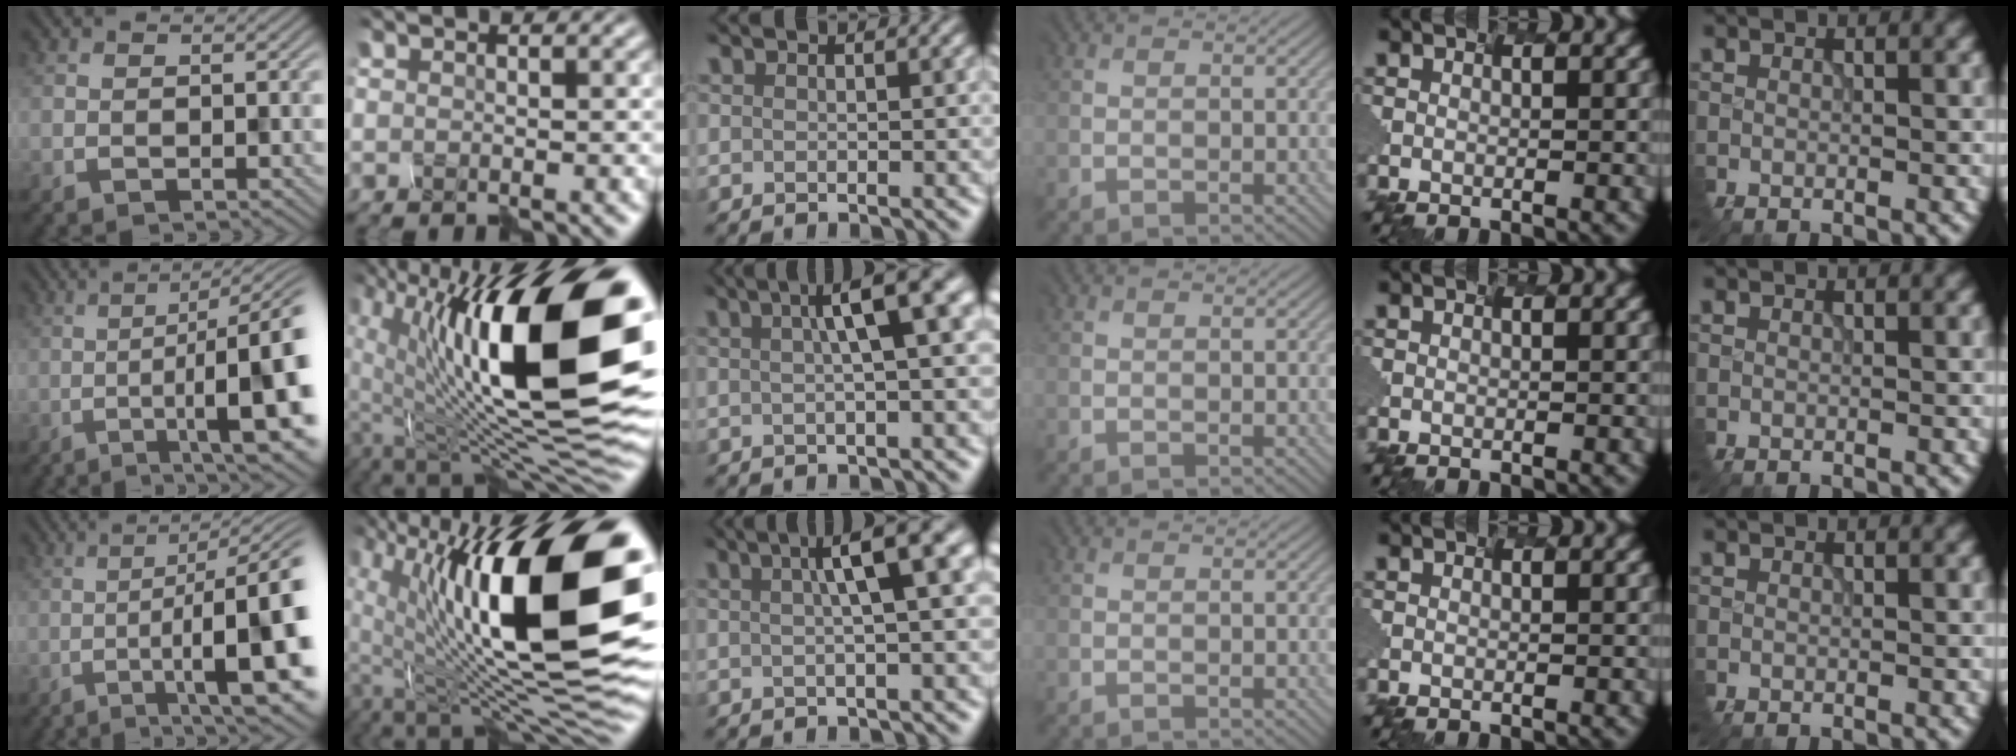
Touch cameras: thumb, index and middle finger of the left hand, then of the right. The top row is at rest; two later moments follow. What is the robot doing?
{"motion": "shake", "object": "plastic piggy bank"}